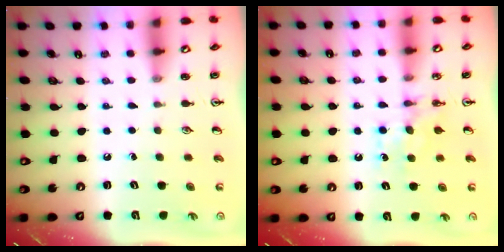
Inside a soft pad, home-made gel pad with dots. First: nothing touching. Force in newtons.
{"total": 5.5, "press": 5.5, "slide": 0.7}